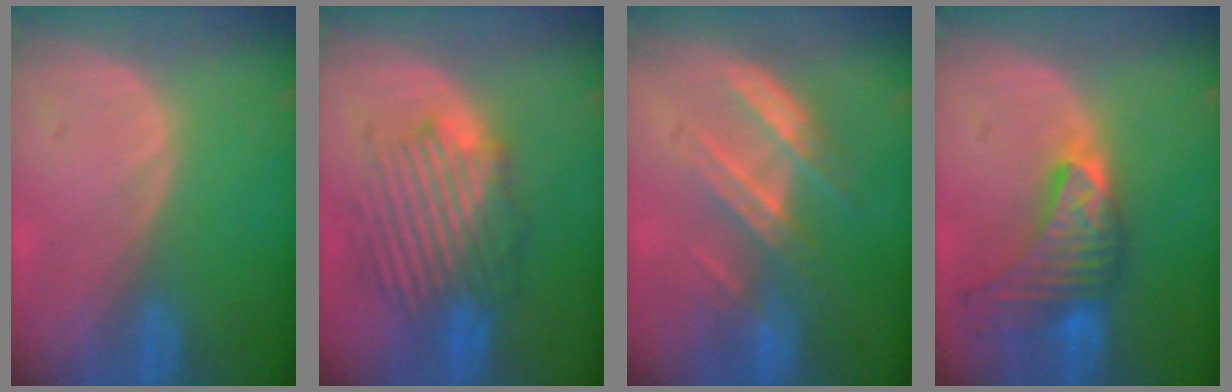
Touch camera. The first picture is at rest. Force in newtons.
{"total": 8.7, "press": 8.6, "slide": 1.6}
{"total": 7.4, "press": 6.7, "slide": 3.3}
{"total": 9.0, "press": 8.5, "slide": 2.7}